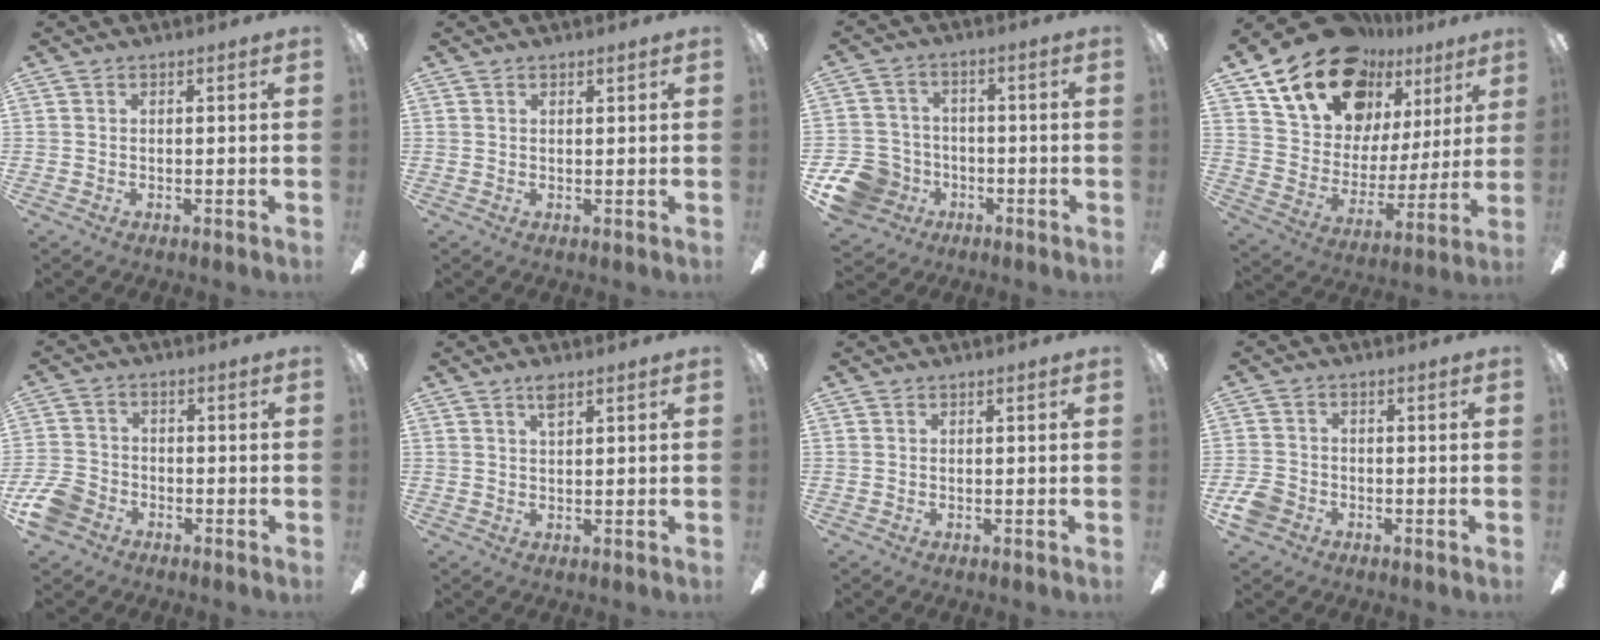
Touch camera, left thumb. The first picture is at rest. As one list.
[{"total": 0.8, "force": [0.7, 0.2, 0.3], "torque": [-0.007, 0.001, 0.012]}, {"total": 11.1, "force": [-5.1, 9.2, 3.6], "torque": [-0.089, 0.038, -0.087]}, {"total": 20.4, "force": [14.7, 11.3, 8.3], "torque": [-0.162, -0.088, 0.270]}, {"total": 7.6, "force": [-4.3, 5.4, 3.1], "torque": [-0.074, 0.029, -0.082]}, {"total": 2.6, "force": [1.7, 0.7, 1.8], "torque": [-0.034, 0.001, 0.027]}, {"total": 0.0}, {"total": 5.4, "force": [-2.9, 4.1, 2.1], "torque": [-0.048, 0.017, -0.054]}]